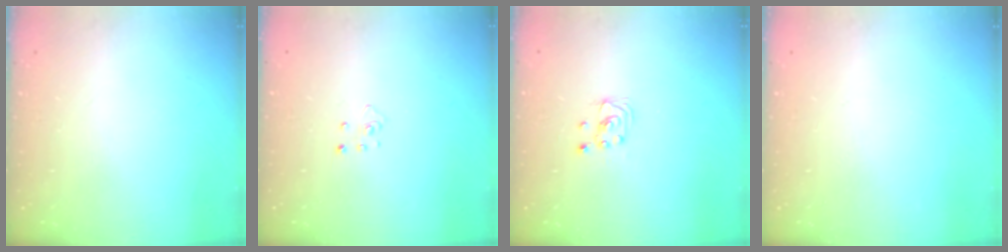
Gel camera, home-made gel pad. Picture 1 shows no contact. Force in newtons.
{"total": 2.9, "press": 2.9, "slide": 0.2}
{"total": 1.6, "press": 1.6, "slide": 0.0}
{"total": 0.0}